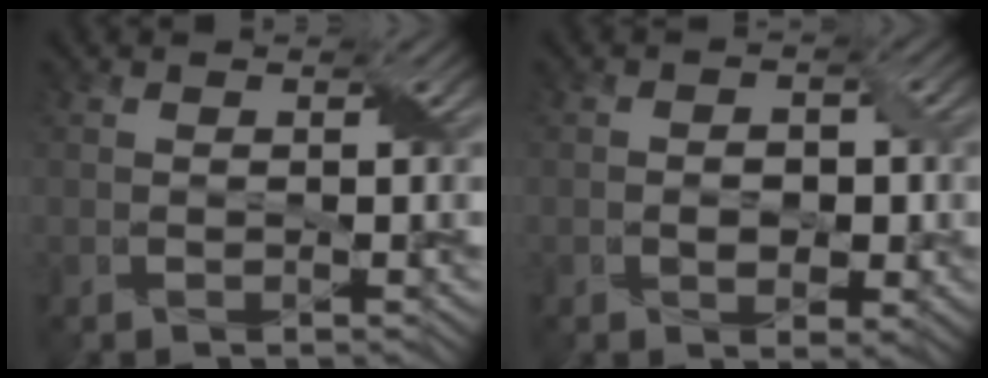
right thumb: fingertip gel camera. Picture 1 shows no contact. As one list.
[{"total": 3.6, "force": [-0.7, 2.4, 2.6], "torque": [-0.028, 0.002, -0.010]}]